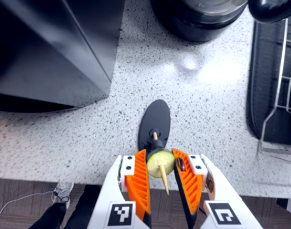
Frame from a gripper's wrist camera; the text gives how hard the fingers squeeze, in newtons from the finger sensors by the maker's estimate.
{"total": 10.1, "left": 10.1, "right": 10.2}